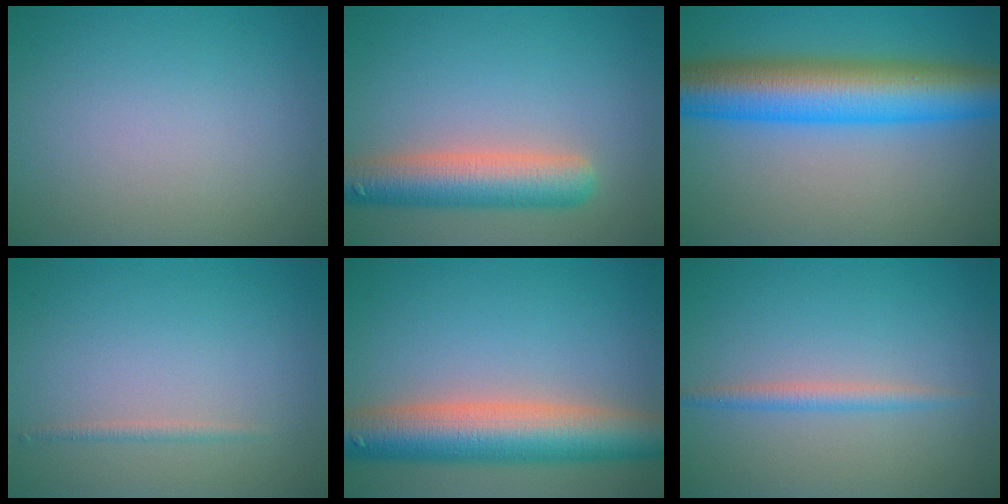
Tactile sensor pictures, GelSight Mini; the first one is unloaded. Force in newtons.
{"total": 6.3, "press": 6.3, "slide": 0.3}
{"total": 10.9, "press": 10.9, "slide": 0.2}
{"total": 0.8, "press": 0.8, "slide": 0.0}
{"total": 9.4, "press": 9.4, "slide": 0.5}
{"total": 1.7, "press": 1.7, "slide": 0.0}